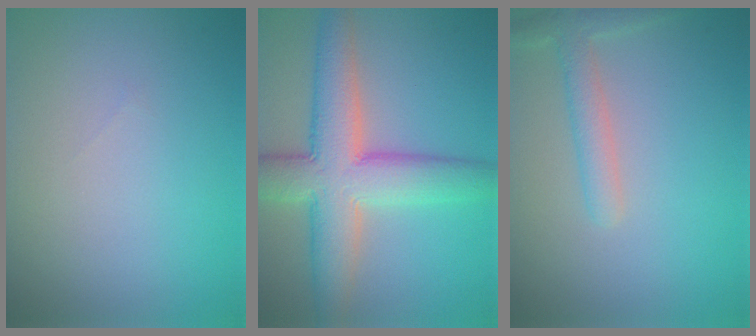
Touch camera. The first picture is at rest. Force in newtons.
{"total": 8.6, "press": 8.6, "slide": 0.4}
{"total": 2.4, "press": 2.4, "slide": 0.1}